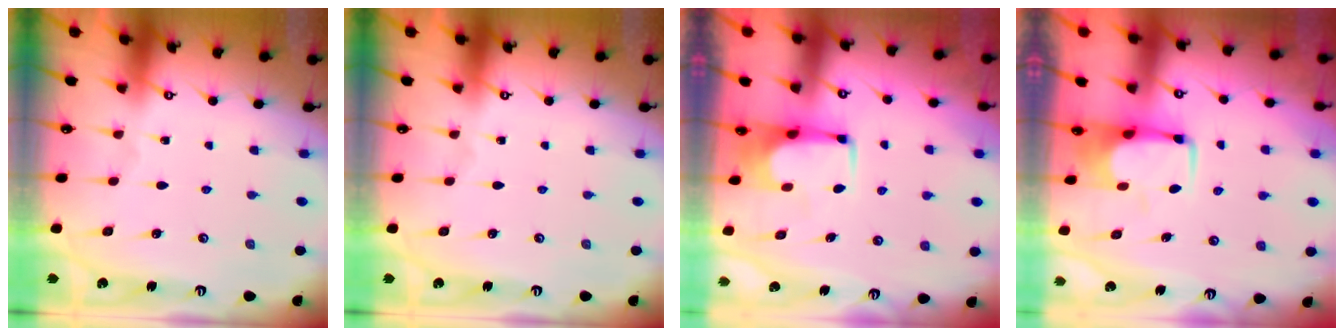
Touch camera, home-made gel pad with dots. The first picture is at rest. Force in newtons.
{"total": 0.0}
{"total": 1.5, "press": 1.5, "slide": 0.3}
{"total": 3.9, "press": 3.9, "slide": 0.7}